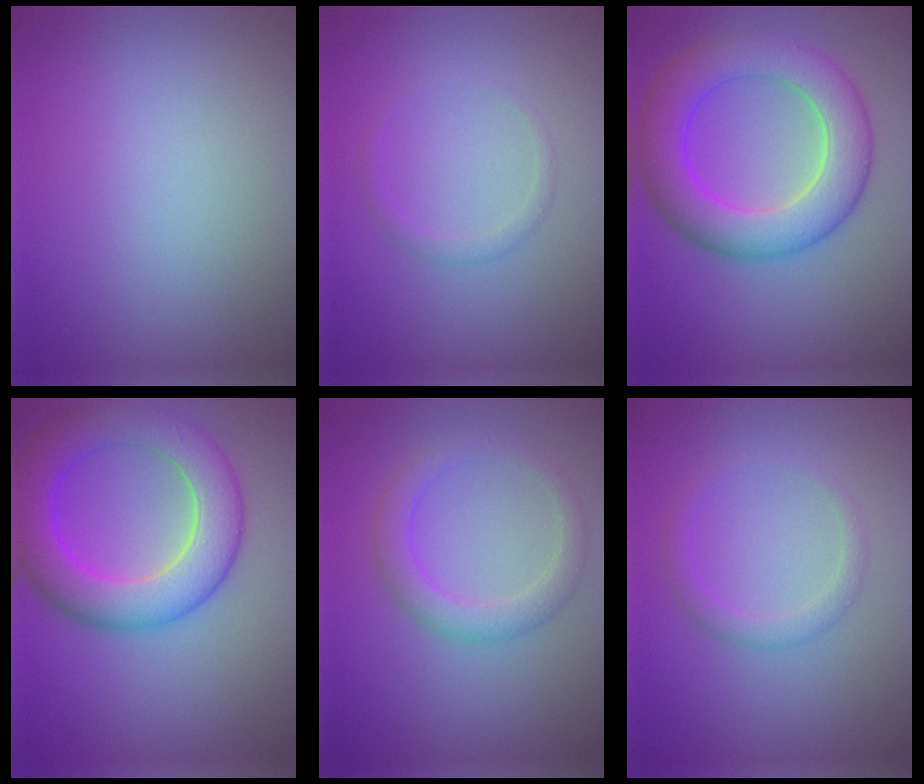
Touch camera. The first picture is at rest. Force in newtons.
{"total": 1.0, "press": 1.0, "slide": 0.0}
{"total": 7.6, "press": 7.6, "slide": 0.2}
{"total": 7.8, "press": 7.8, "slide": 0.1}
{"total": 2.9, "press": 2.9, "slide": 0.1}
{"total": 1.7, "press": 1.7, "slide": 0.1}